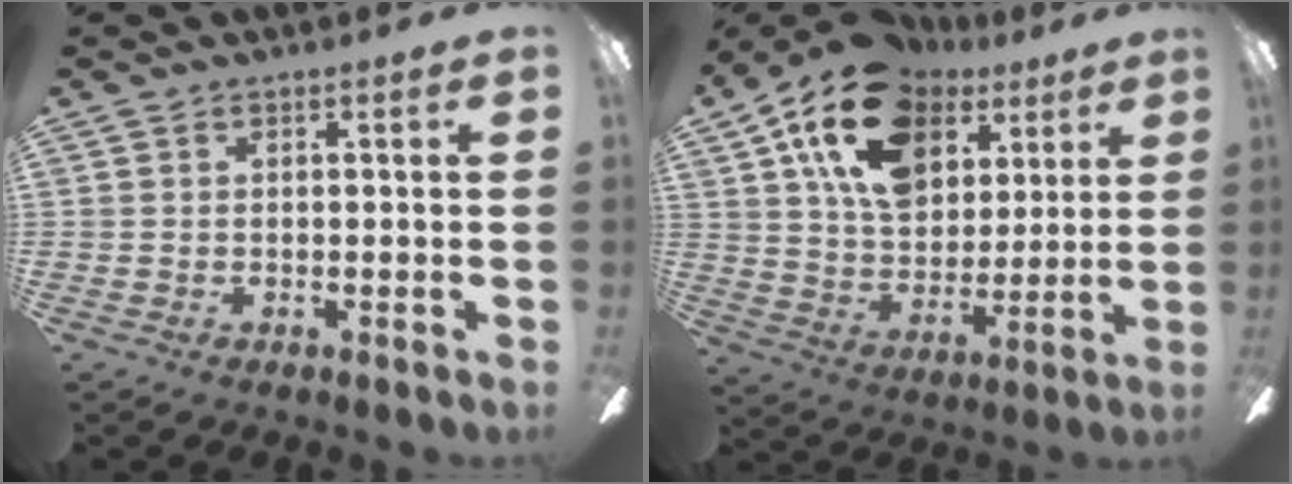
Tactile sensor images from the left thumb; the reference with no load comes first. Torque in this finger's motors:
{"motor_torque": [0.66, 0.92, 1.59, -1.18, 0.19]}